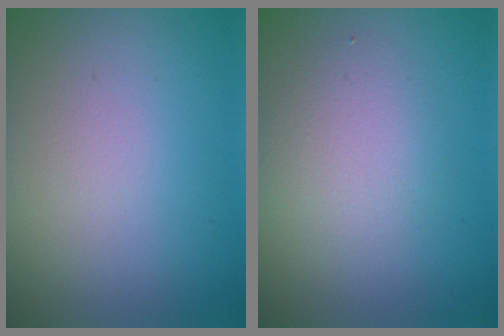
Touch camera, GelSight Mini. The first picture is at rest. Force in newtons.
{"total": 2.9, "press": 2.9, "slide": 0.2}